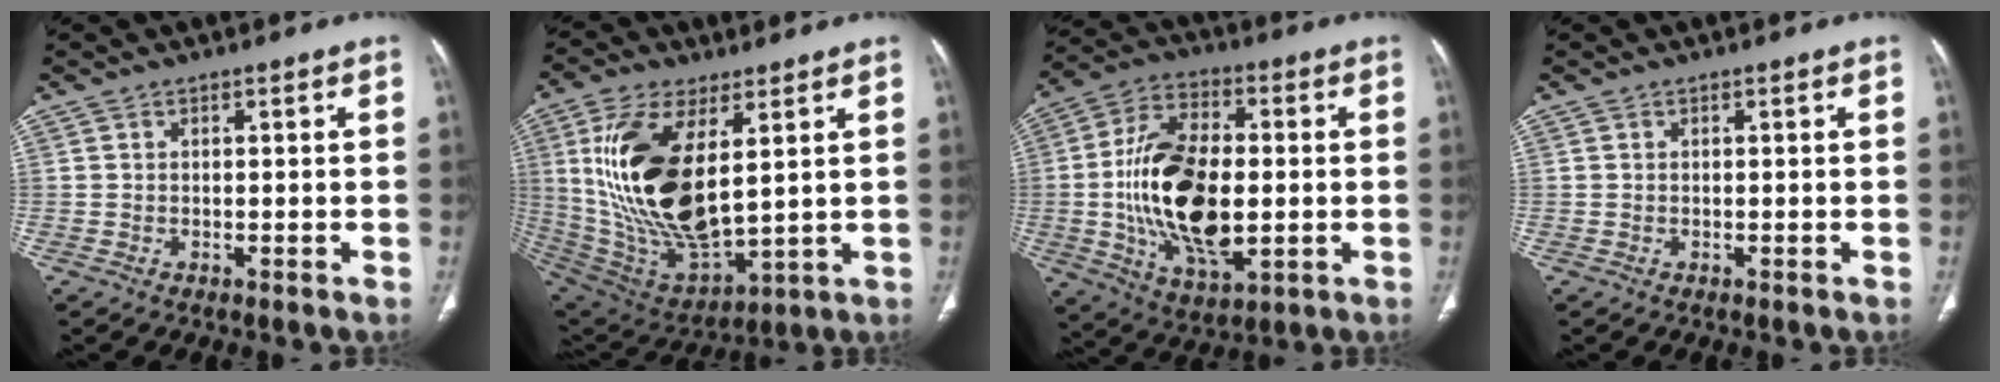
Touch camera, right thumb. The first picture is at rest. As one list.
[{"total": 22.5, "force": [5.1, 10.4, 19.3], "torque": [-0.378, -0.032, 0.112]}, {"total": 20.4, "force": [-1.2, 10.8, 17.3], "torque": [-0.317, 0.001, -0.014]}, {"total": 0.0}]